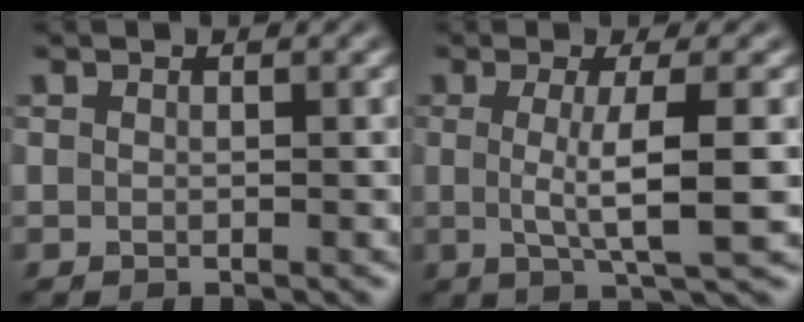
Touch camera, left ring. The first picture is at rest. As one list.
[{"total": 5.2, "force": [0.0, 1.0, 5.1], "torque": [-0.082, -0.003, -0.003]}]